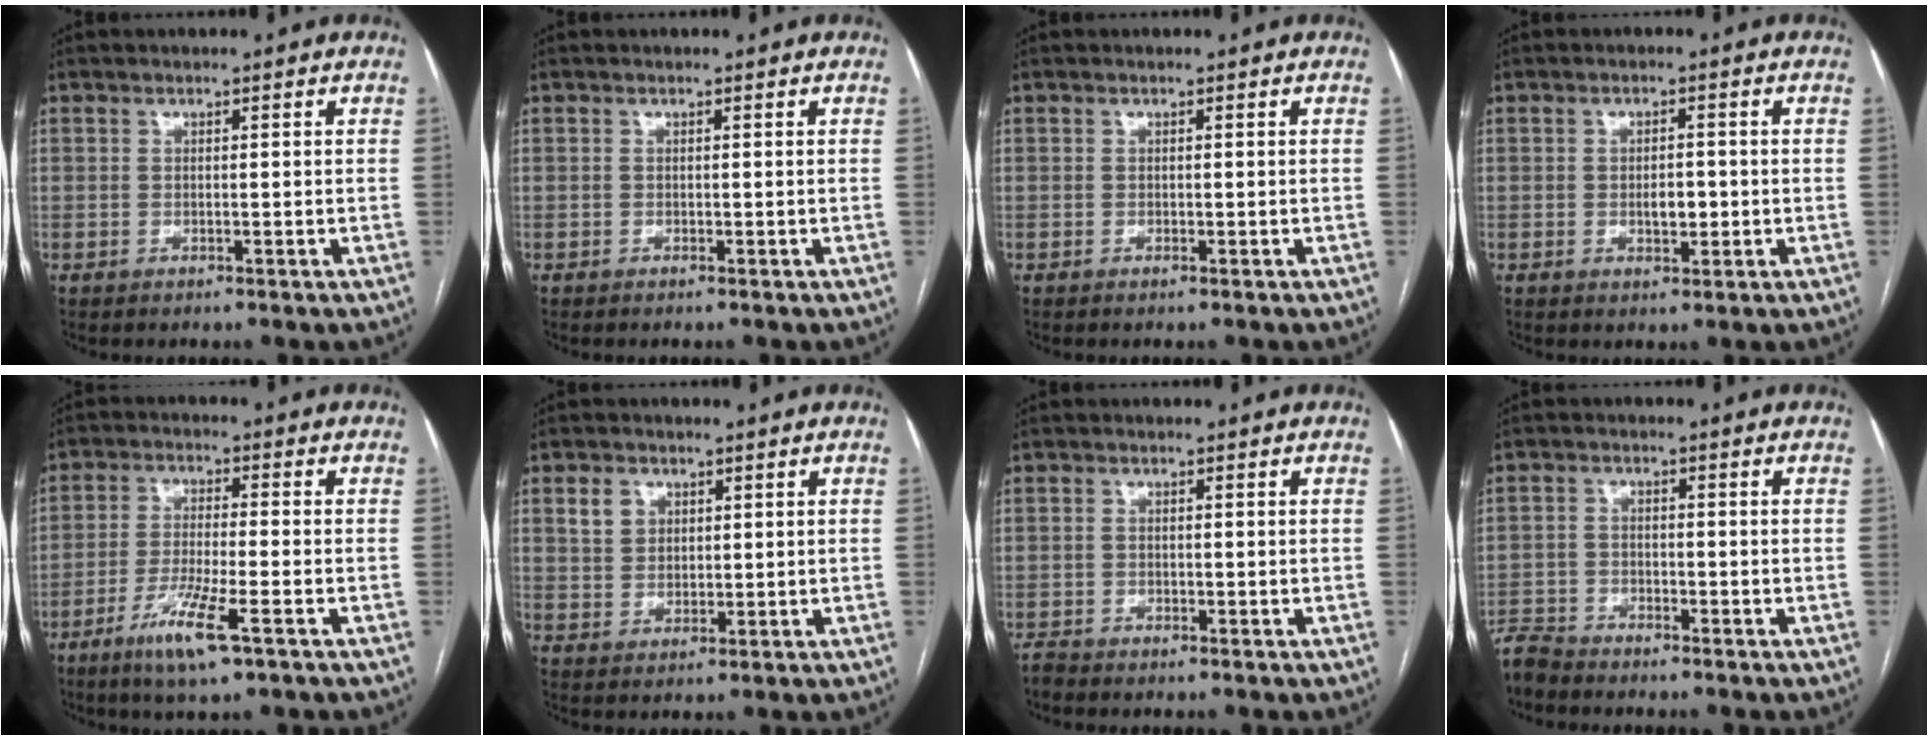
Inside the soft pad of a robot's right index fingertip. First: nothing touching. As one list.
[{"total": 0.0}, {"total": 0.0}, {"total": 2.7, "force": [-0.5, 1.1, 2.5], "torque": [-0.041, 0.002, -0.004]}, {"total": 8.5, "force": [-4.8, 0.5, 7.1], "torque": [-0.141, -0.018, -0.085]}, {"total": 3.8, "force": [1.7, 3.1, 1.5], "torque": [-0.034, 0.014, 0.039]}, {"total": 1.1, "force": [-1.0, 0.2, -0.2], "torque": [-0.001, -0.003, -0.021]}, {"total": 3.6, "force": [-3.6, 0.6, -0.3], "torque": [0.004, -0.011, -0.072]}]